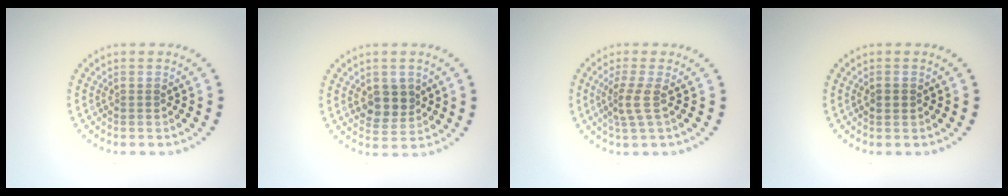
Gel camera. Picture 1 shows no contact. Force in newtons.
{"total": 3.0, "press": 2.8, "slide": 0.9}
{"total": 2.2, "press": 1.6, "slide": 1.5}
{"total": 0.7, "press": 0.7, "slide": 0.1}